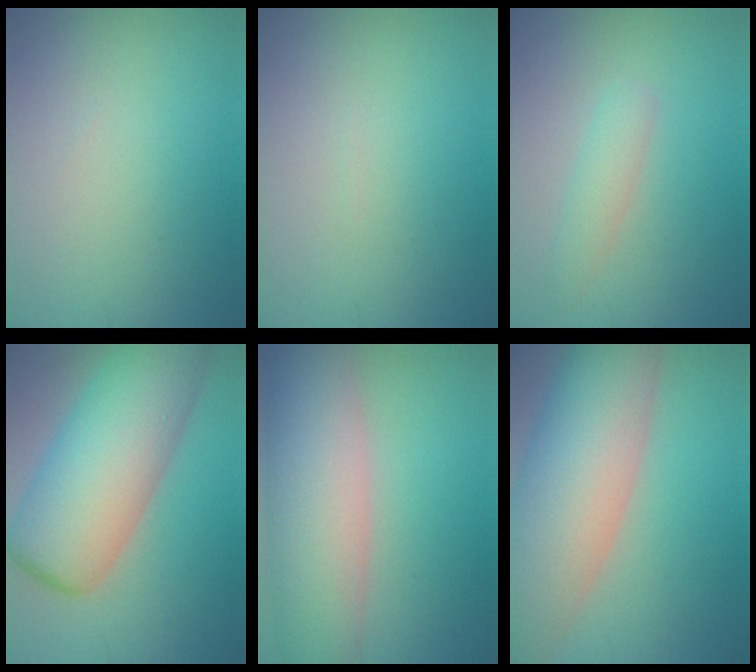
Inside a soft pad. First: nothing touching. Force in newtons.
{"total": 0.0}
{"total": 1.9, "press": 1.9, "slide": 0.1}
{"total": 10.3, "press": 10.3, "slide": 0.4}
{"total": 8.9, "press": 8.8, "slide": 0.6}
{"total": 11.7, "press": 11.7, "slide": 0.7}